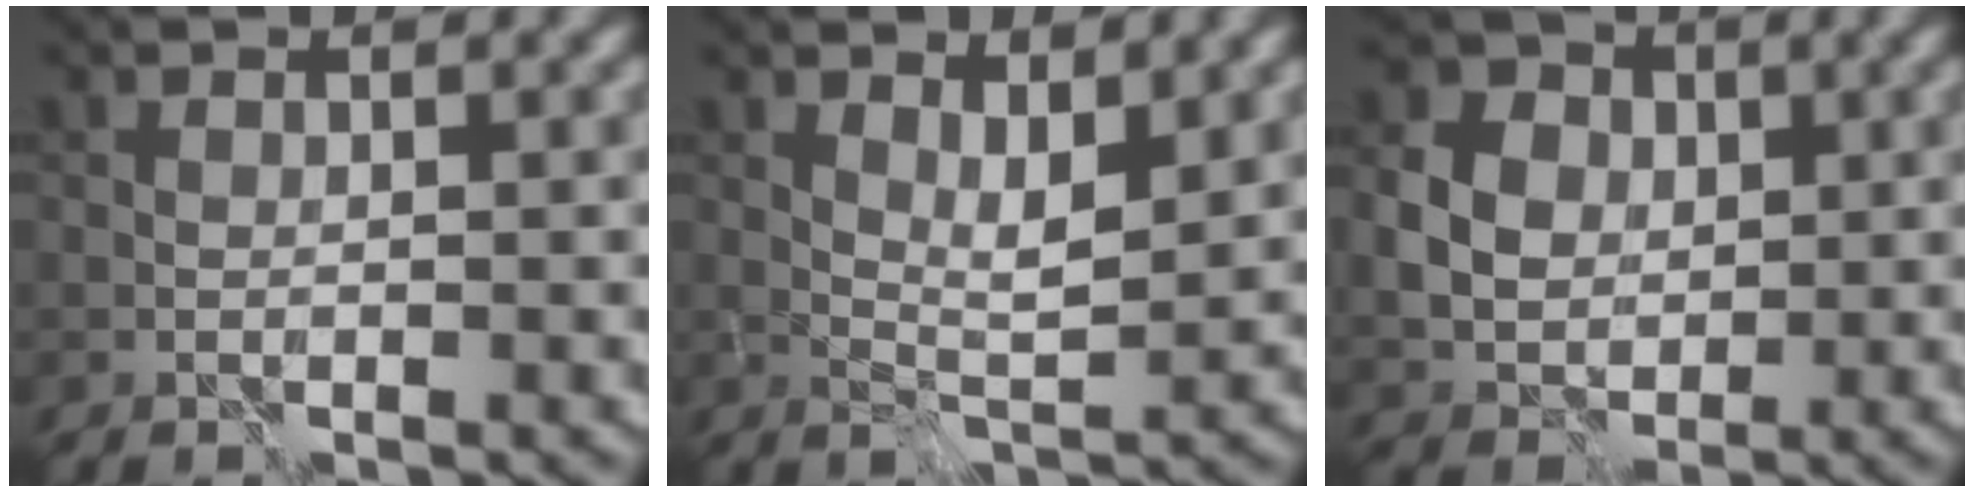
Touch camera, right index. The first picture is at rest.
{"total": 2.8, "force": [1.8, 0.7, 2.0], "torque": [-0.034, -0.006, 0.033]}
{"total": 5.3, "force": [1.0, 4.7, 2.4], "torque": [-0.063, 0.007, 0.012]}